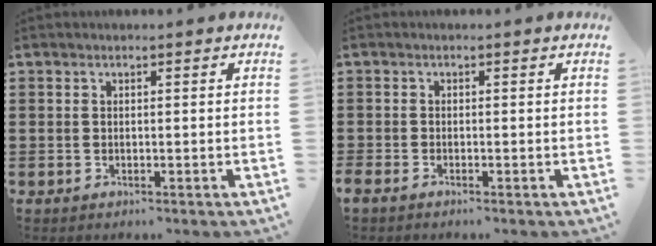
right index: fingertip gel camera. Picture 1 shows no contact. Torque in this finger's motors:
{"motor_torque": [0.02, 0.81, 0.24, 0.03]}